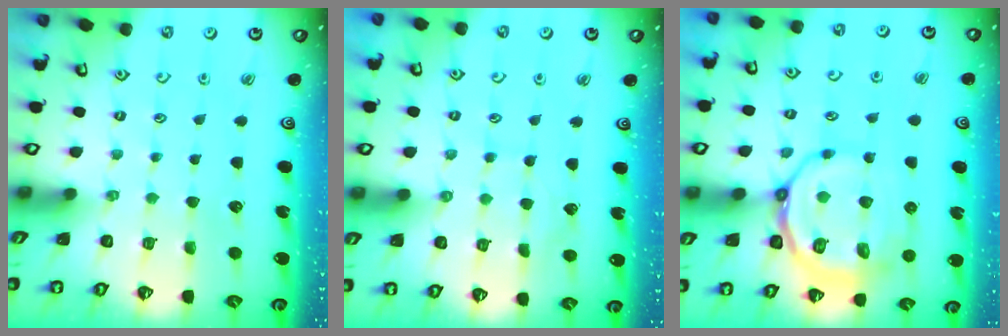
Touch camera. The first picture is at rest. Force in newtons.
{"total": 2.9, "press": 2.9, "slide": 0.3}
{"total": 15.0, "press": 14.9, "slide": 1.8}